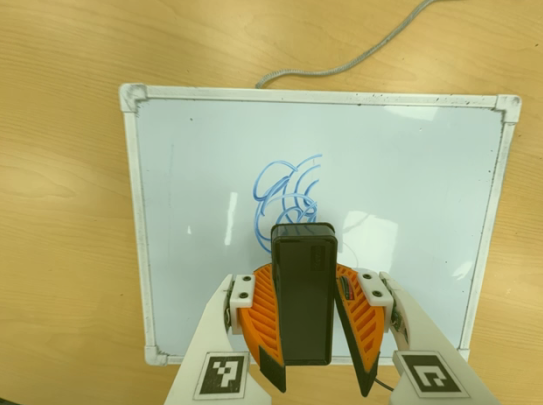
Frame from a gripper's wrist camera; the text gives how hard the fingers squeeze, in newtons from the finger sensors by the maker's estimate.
{"total": 10.1, "left": 9.2, "right": 11.0}